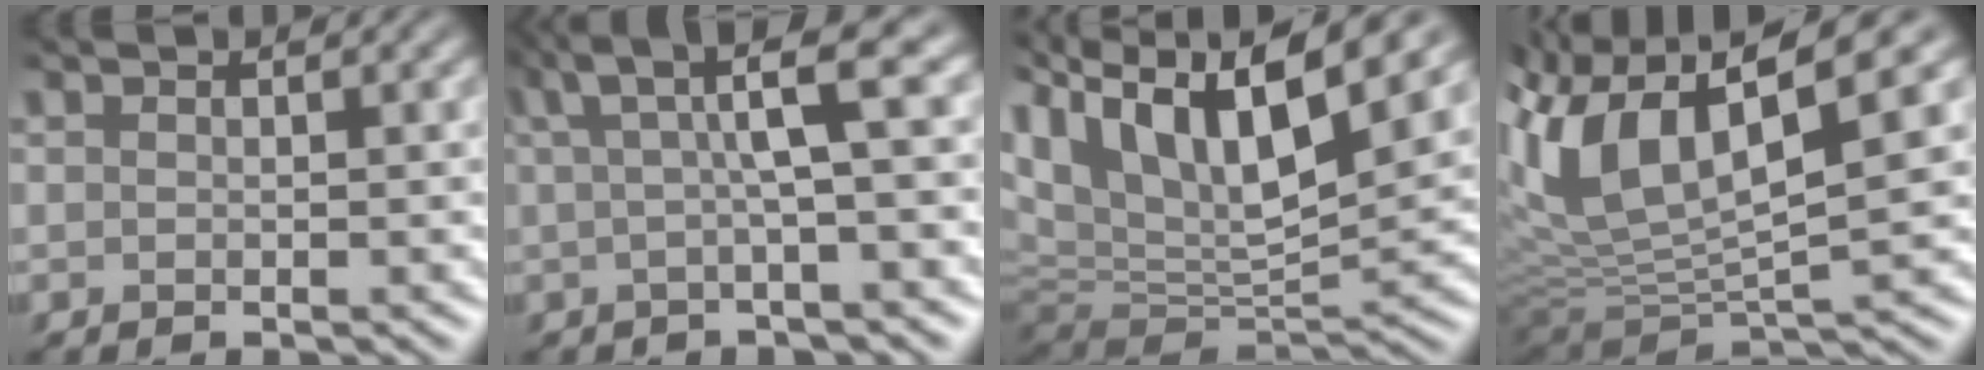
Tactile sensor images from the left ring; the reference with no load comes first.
{"total": 5.8, "force": [1.9, 0.8, 5.4], "torque": [-0.082, 0.022, 0.026]}
{"total": 12.5, "force": [6.7, 5.0, 9.3], "torque": [-0.182, 0.019, 0.124]}
{"total": 9.8, "force": [3.7, 3.4, 8.5], "torque": [-0.173, 0.003, 0.067]}